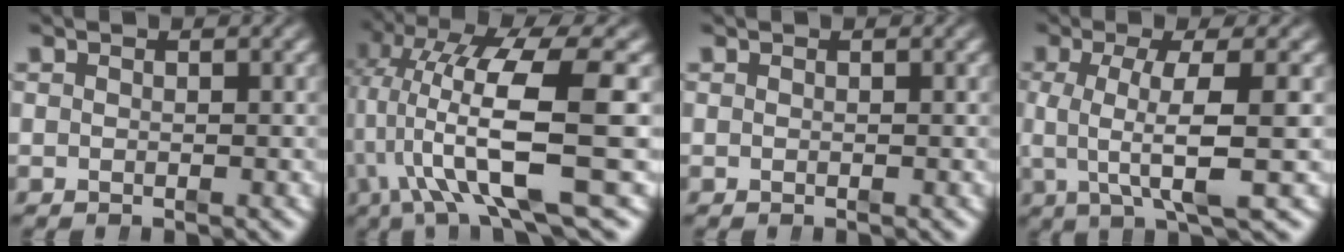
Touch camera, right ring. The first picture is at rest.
{"total": 10.0, "force": [-0.3, 4.1, 9.1], "torque": [-0.161, -0.018, 0.006]}
{"total": 0.0}
{"total": 5.7, "force": [0.2, 1.2, 5.6], "torque": [-0.106, -0.012, 0.007]}